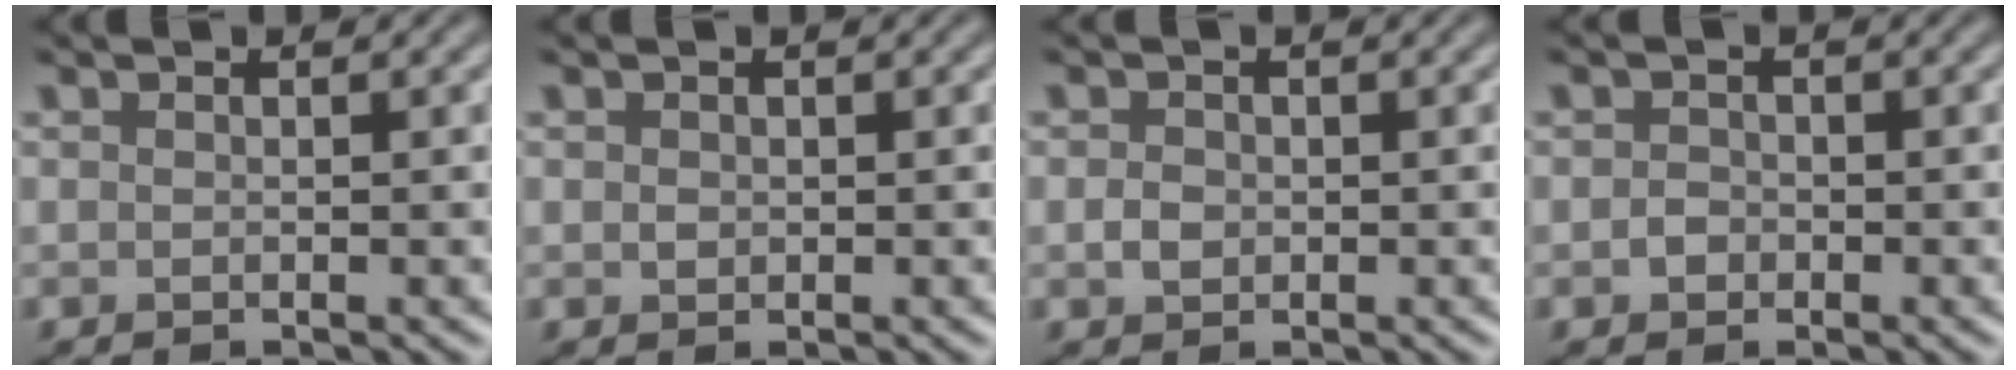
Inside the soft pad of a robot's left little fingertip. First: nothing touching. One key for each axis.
{"total": 0.7, "fx": 0.2, "fy": 0.6, "fz": 0.3, "tx": -0.005, "ty": -0.001, "tz": 0.002}
{"total": 1.3, "fx": -0.1, "fy": 1.0, "fz": 0.7, "tx": -0.016, "ty": 0.000, "tz": -0.005}
{"total": 1.1, "fx": -0.3, "fy": 0.9, "fz": 0.3, "tx": -0.004, "ty": -0.002, "tz": -0.010}